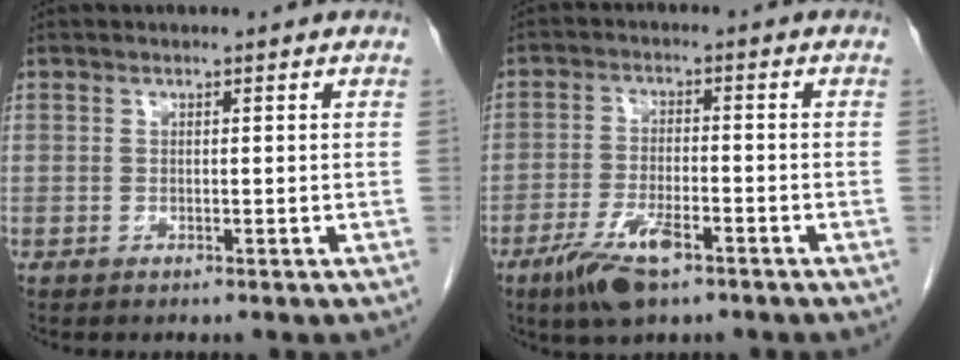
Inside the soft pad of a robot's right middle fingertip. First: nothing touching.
{"total": 7.4, "force": [-4.5, 2.0, 5.5], "torque": [-0.111, -0.010, -0.078]}